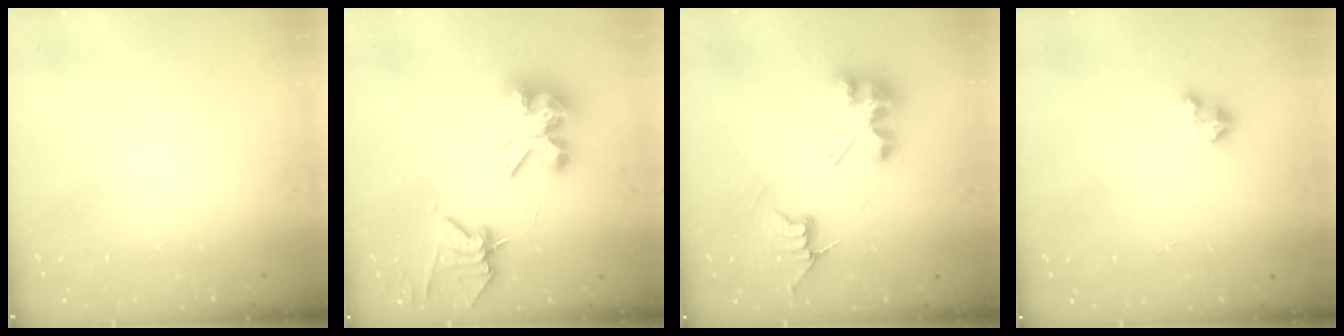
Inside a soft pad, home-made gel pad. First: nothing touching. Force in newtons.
{"total": 10.4, "press": 10.3, "slide": 1.0}
{"total": 8.3, "press": 8.3, "slide": 0.5}
{"total": 1.5, "press": 1.5, "slide": 0.2}